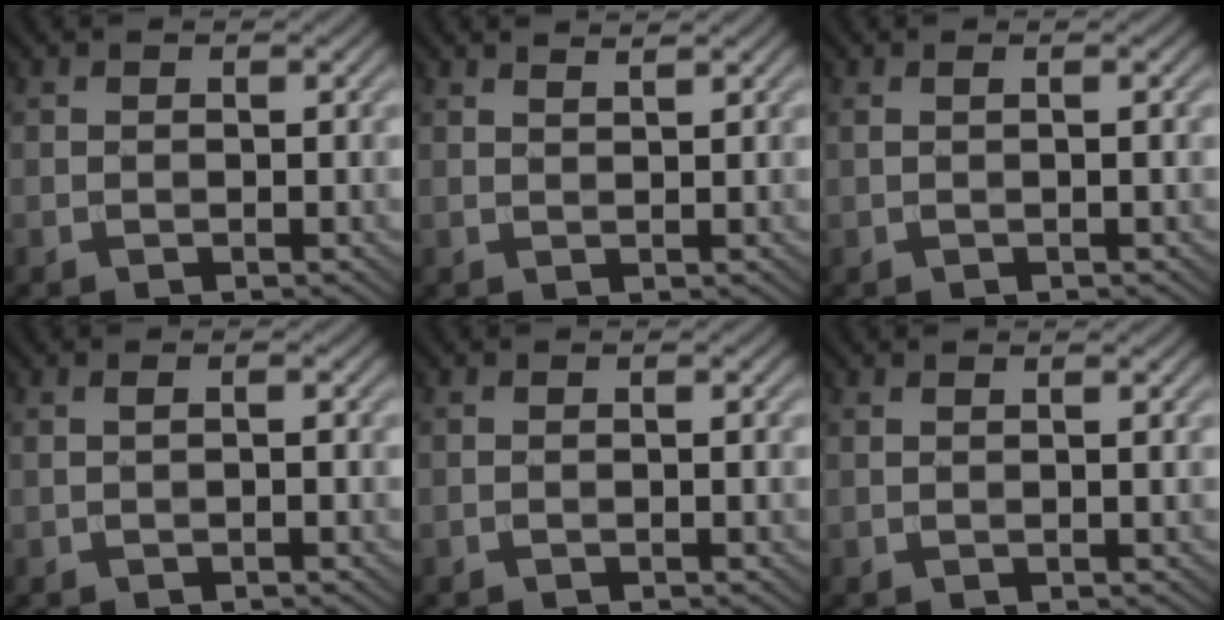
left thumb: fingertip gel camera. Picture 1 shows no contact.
{"total": 1.4, "force": [1.2, 0.1, 0.7], "torque": [-0.016, 0.001, 0.021]}
{"total": 1.4, "force": [0.3, 0.1, 1.4], "torque": [-0.024, 0.005, -0.002]}
{"total": 0.9, "force": [0.0, 0.0, 0.9], "torque": [-0.017, 0.002, -0.001]}
{"total": 0.9, "force": [-0.1, 0.0, 0.9], "torque": [-0.016, 0.004, -0.003]}
{"total": 1.0, "force": [0.5, 0.1, 0.9], "torque": [-0.018, 0.005, 0.004]}